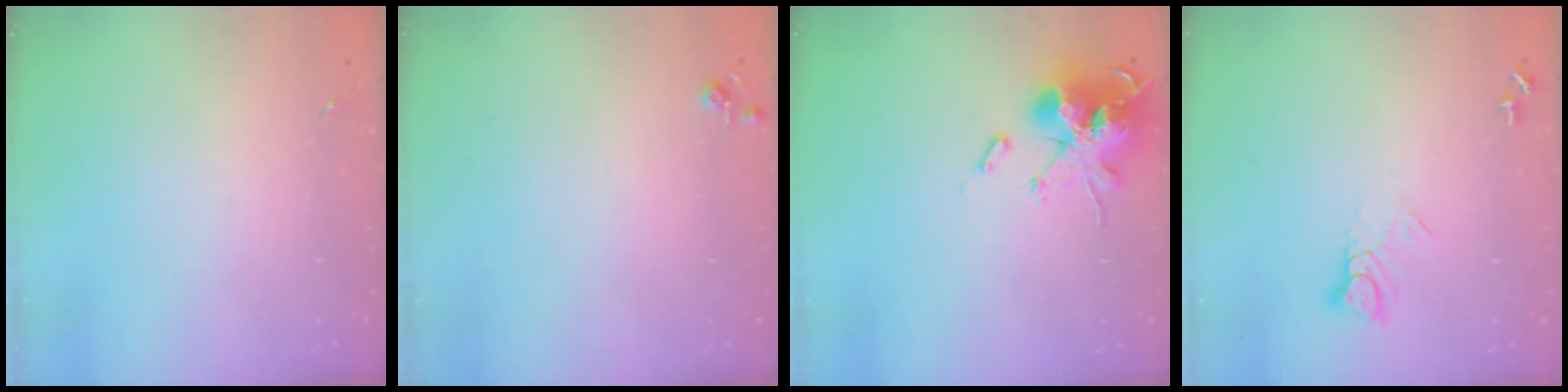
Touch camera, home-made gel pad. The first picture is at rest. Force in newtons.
{"total": 3.8, "press": 3.8, "slide": 0.5}
{"total": 18.5, "press": 18.5, "slide": 0.1}
{"total": 5.1, "press": 5.1, "slide": 0.3}